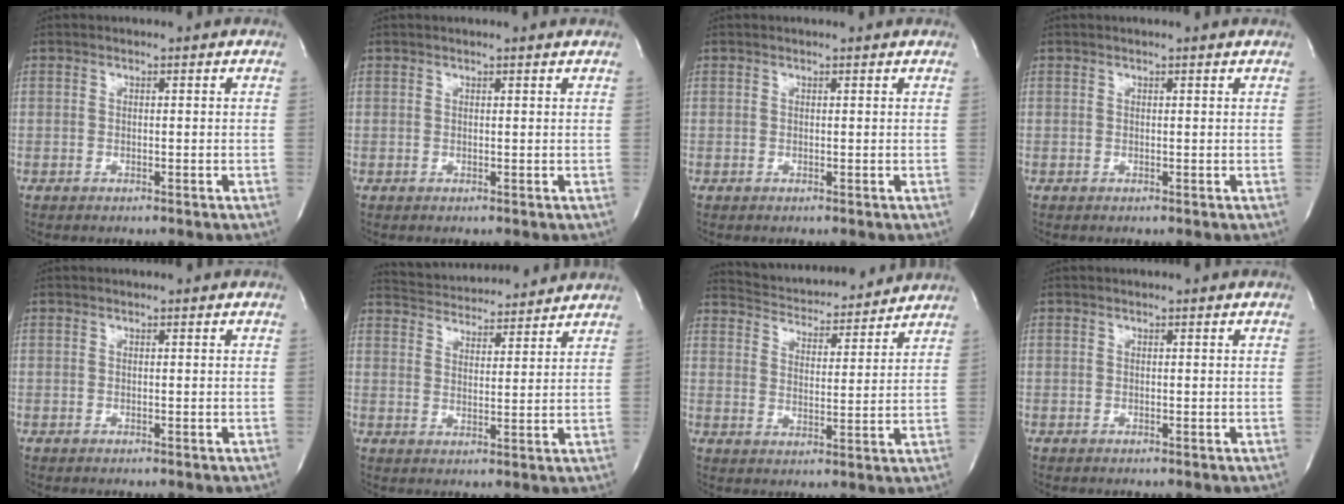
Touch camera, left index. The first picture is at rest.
{"total": 2.4, "force": [2.3, -0.2, 0.8], "torque": [-0.016, 0.010, 0.025]}
{"total": 1.7, "force": [1.6, 0.0, 0.5], "torque": [-0.012, 0.008, 0.017]}
{"total": 1.4, "force": [1.3, -0.2, 0.5], "torque": [-0.014, 0.006, 0.016]}
{"total": 0.0}
{"total": 13.4, "force": [12.9, 2.1, 3.1], "torque": [-0.054, 0.022, 0.187]}
{"total": 14.4, "force": [13.9, 2.2, 3.2], "torque": [-0.052, 0.009, 0.200]}
{"total": 0.0}